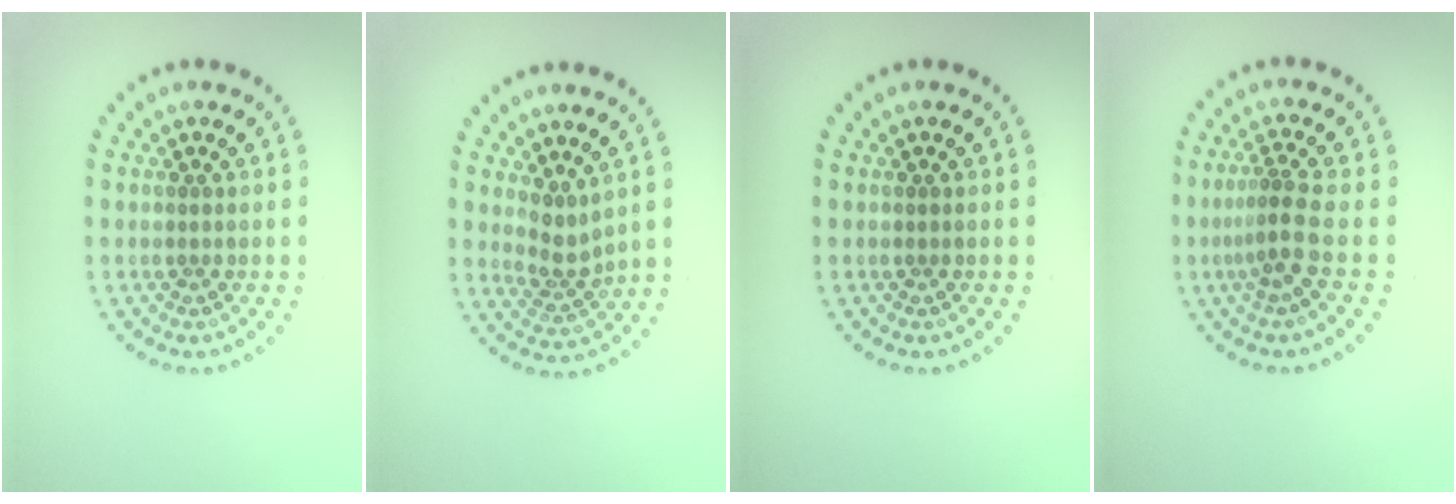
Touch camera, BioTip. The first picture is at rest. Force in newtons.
{"total": 2.3, "press": 1.7, "slide": 1.6}
{"total": 0.0}
{"total": 2.8, "press": 1.8, "slide": 2.1}